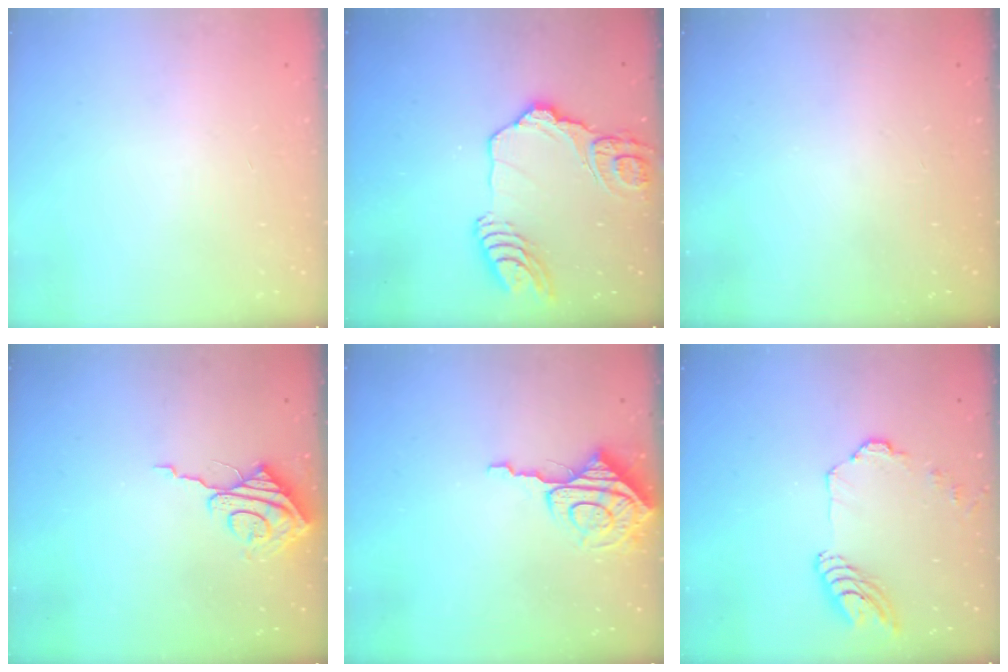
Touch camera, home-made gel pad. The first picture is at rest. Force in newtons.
{"total": 18.6, "press": 18.5, "slide": 2.1}
{"total": 0.0}
{"total": 8.3, "press": 8.3, "slide": 0.4}
{"total": 8.8, "press": 8.8, "slide": 0.6}
{"total": 10.8, "press": 10.7, "slide": 1.1}